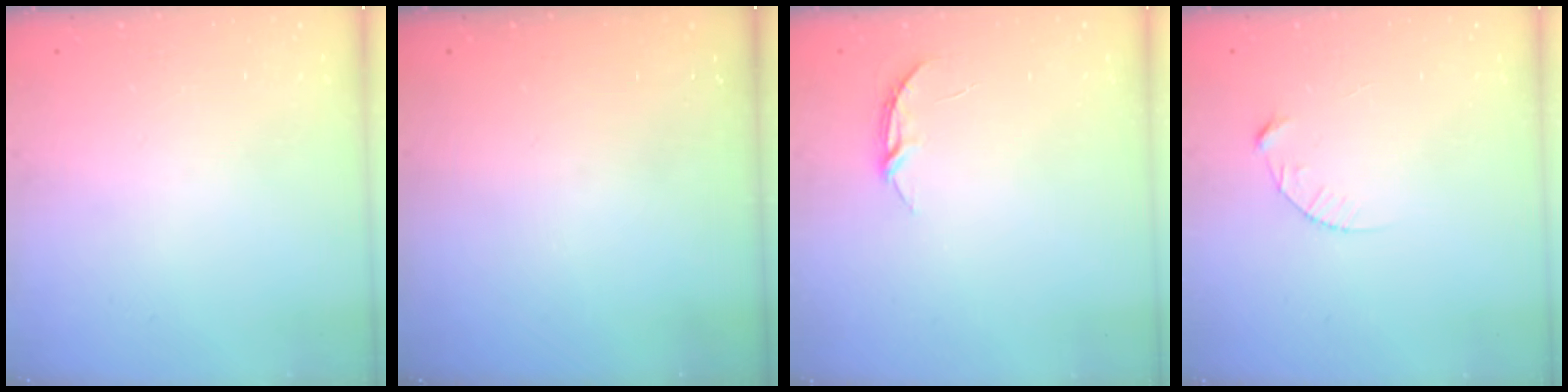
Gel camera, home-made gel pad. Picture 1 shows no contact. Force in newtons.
{"total": 0.0}
{"total": 3.7, "press": 3.7, "slide": 0.3}
{"total": 3.7, "press": 3.7, "slide": 0.4}